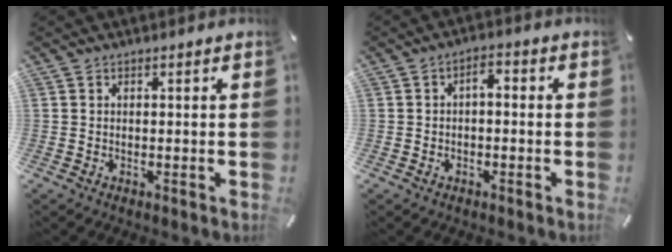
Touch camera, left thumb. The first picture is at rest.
{"total": 3.1, "force": [-1.1, 1.6, 2.4], "torque": [-0.035, 0.011, -0.026]}